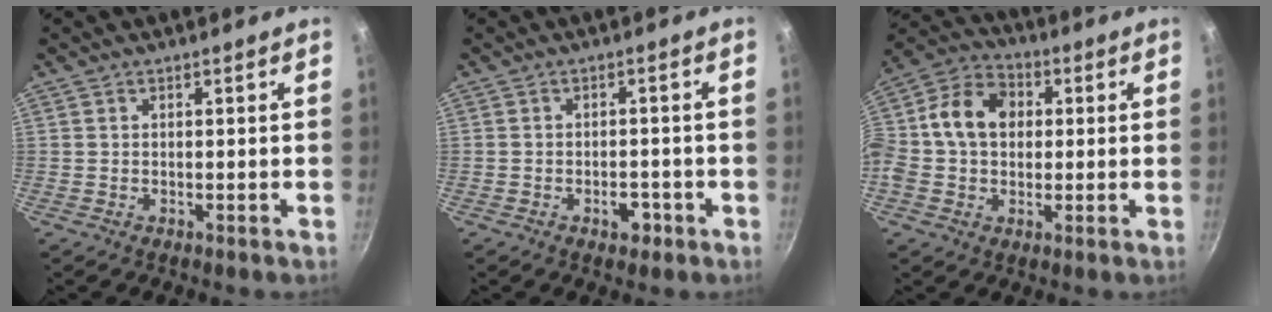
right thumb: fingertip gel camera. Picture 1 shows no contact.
{"total": 3.4, "force": [-1.7, 2.0, 2.1], "torque": [-0.014, 0.015, -0.020]}
{"total": 15.0, "force": [1.4, 11.4, 9.7], "torque": [-0.160, 0.034, -0.001]}